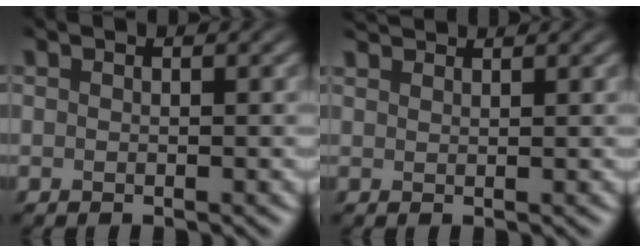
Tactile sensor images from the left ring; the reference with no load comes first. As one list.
[{"total": 2.5, "force": [2.5, 0.3, 0.6], "torque": [-0.012, 0.008, 0.031]}]